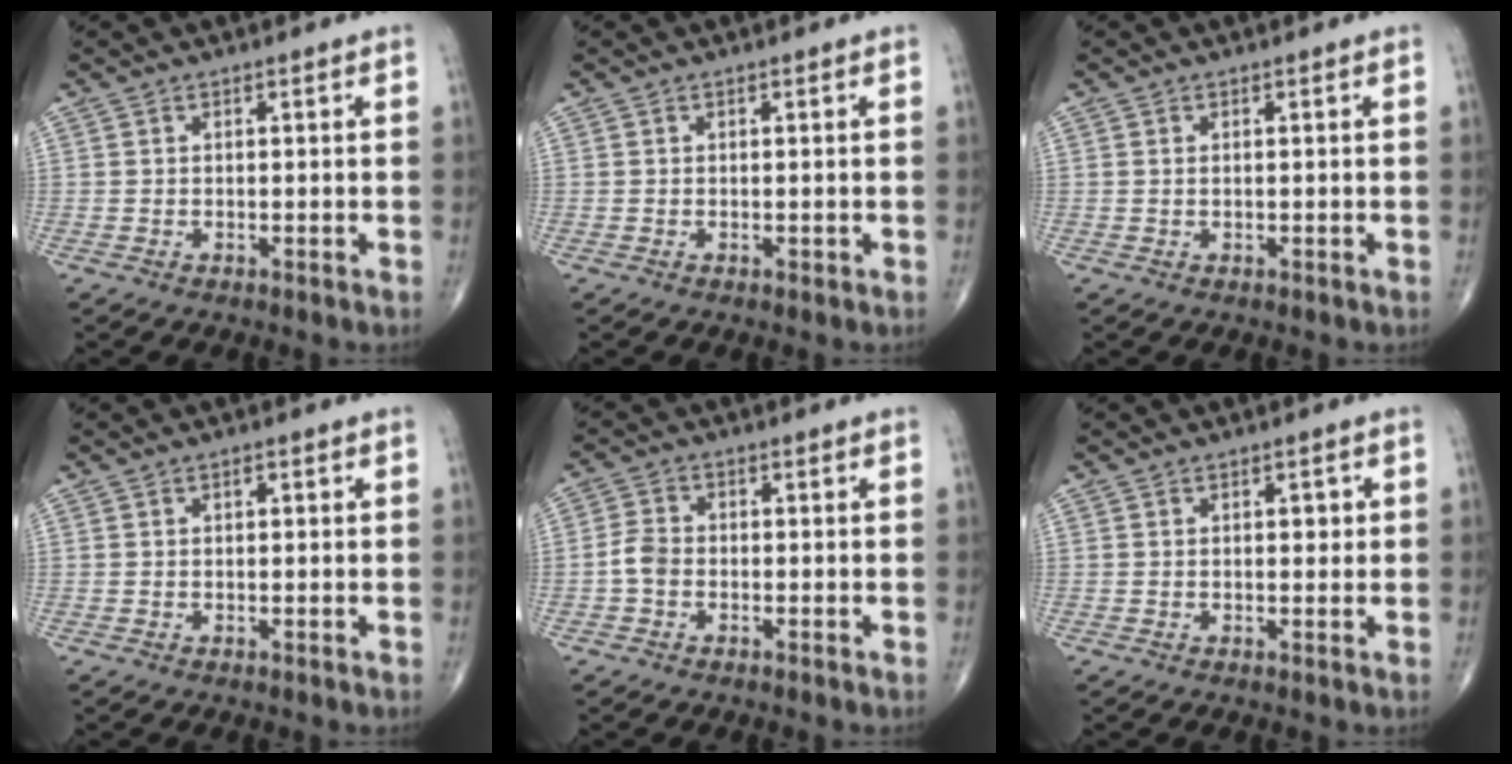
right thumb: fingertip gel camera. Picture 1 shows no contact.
{"total": 0.0}
{"total": 0.0}
{"total": 1.0, "force": [0.4, 0.5, 0.8], "torque": [-0.012, 0.001, 0.005]}
{"total": 3.3, "force": [-1.0, 2.4, 2.0], "torque": [-0.041, 0.010, -0.027]}
{"total": 2.0, "force": [0.4, 1.1, 1.7], "torque": [-0.015, 0.000, 0.004]}